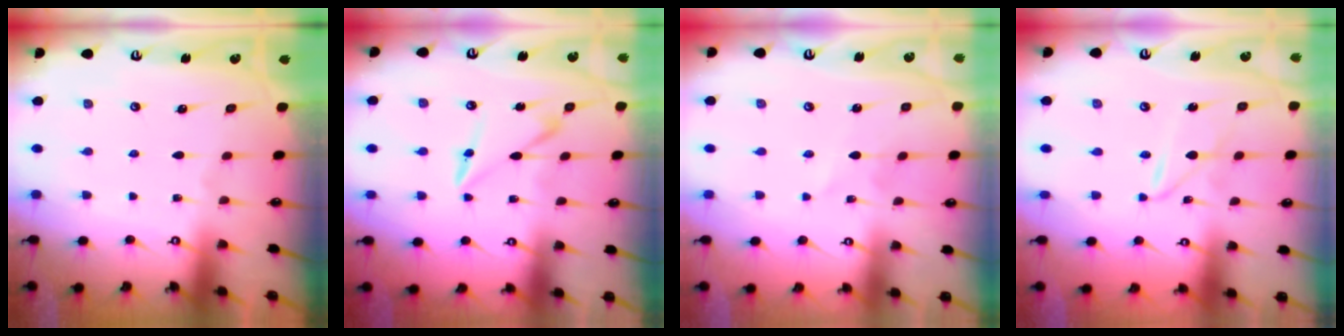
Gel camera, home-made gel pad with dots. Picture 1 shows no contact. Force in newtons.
{"total": 7.7, "press": 7.7, "slide": 0.5}
{"total": 2.4, "press": 2.4, "slide": 0.3}
{"total": 2.9, "press": 2.9, "slide": 0.3}